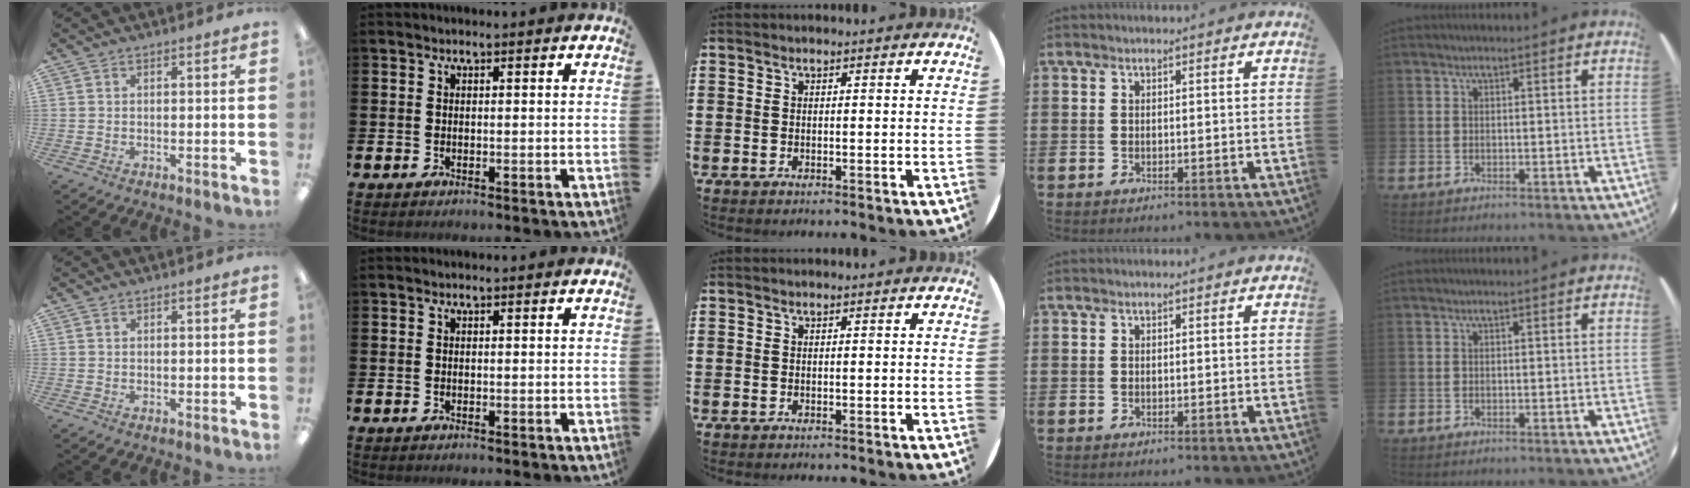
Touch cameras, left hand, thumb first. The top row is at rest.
{}